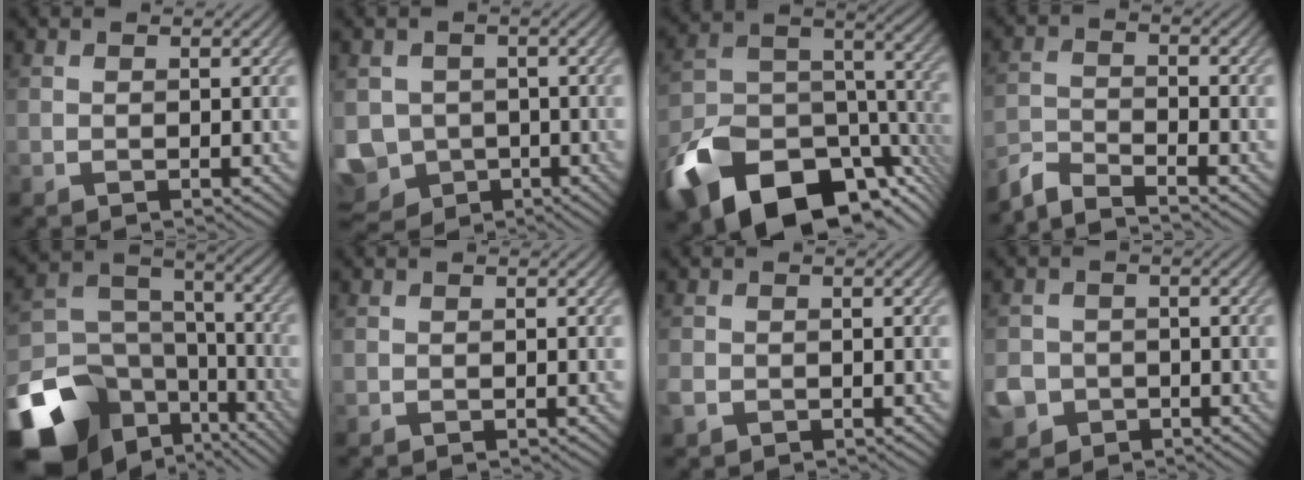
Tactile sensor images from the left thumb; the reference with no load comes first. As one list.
[{"total": 7.0, "force": [-2.3, 6.0, 2.7], "torque": [-0.074, -0.029, -0.045]}, {"total": 19.1, "force": [-11.8, 10.6, 10.5], "torque": [-0.237, -0.047, -0.188]}, {"total": 4.7, "force": [-4.4, 0.6, 1.5], "torque": [-0.035, -0.007, -0.095]}, {"total": 18.4, "force": [-10.8, 12.4, 8.3], "torque": [-0.230, -0.049, -0.150]}, {"total": 0.0}, {"total": 1.8, "force": [-0.9, 1.4, 0.7], "torque": [-0.021, -0.010, -0.021]}, {"total": 5.7, "force": [-2.6, 4.8, 1.4], "torque": [-0.039, -0.019, -0.058]}]